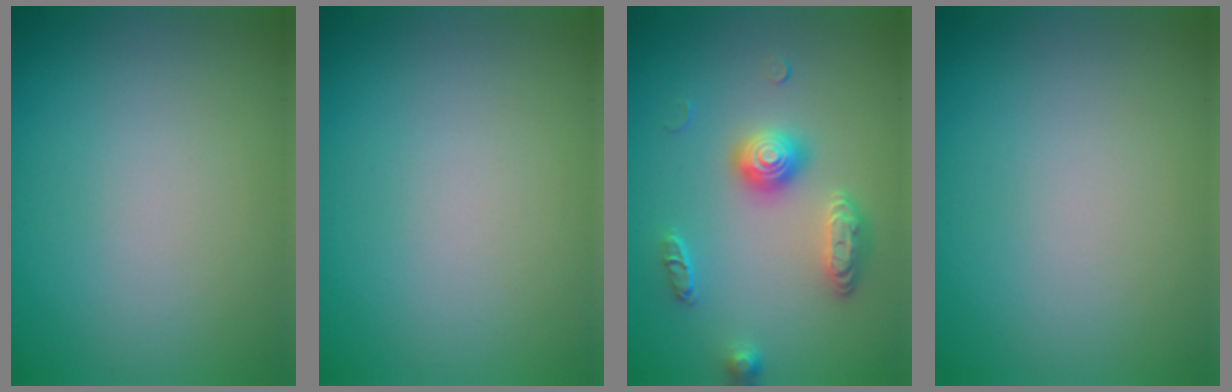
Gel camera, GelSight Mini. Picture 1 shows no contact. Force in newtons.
{"total": 0.0}
{"total": 3.1, "press": 2.9, "slide": 1.0}
{"total": 0.0}